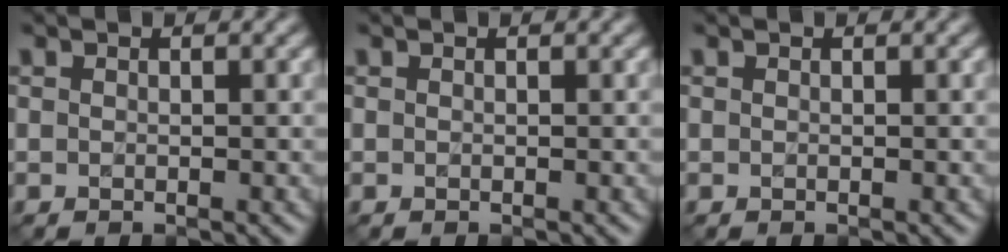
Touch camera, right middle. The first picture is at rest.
{"total": 0.0}
{"total": 0.0}